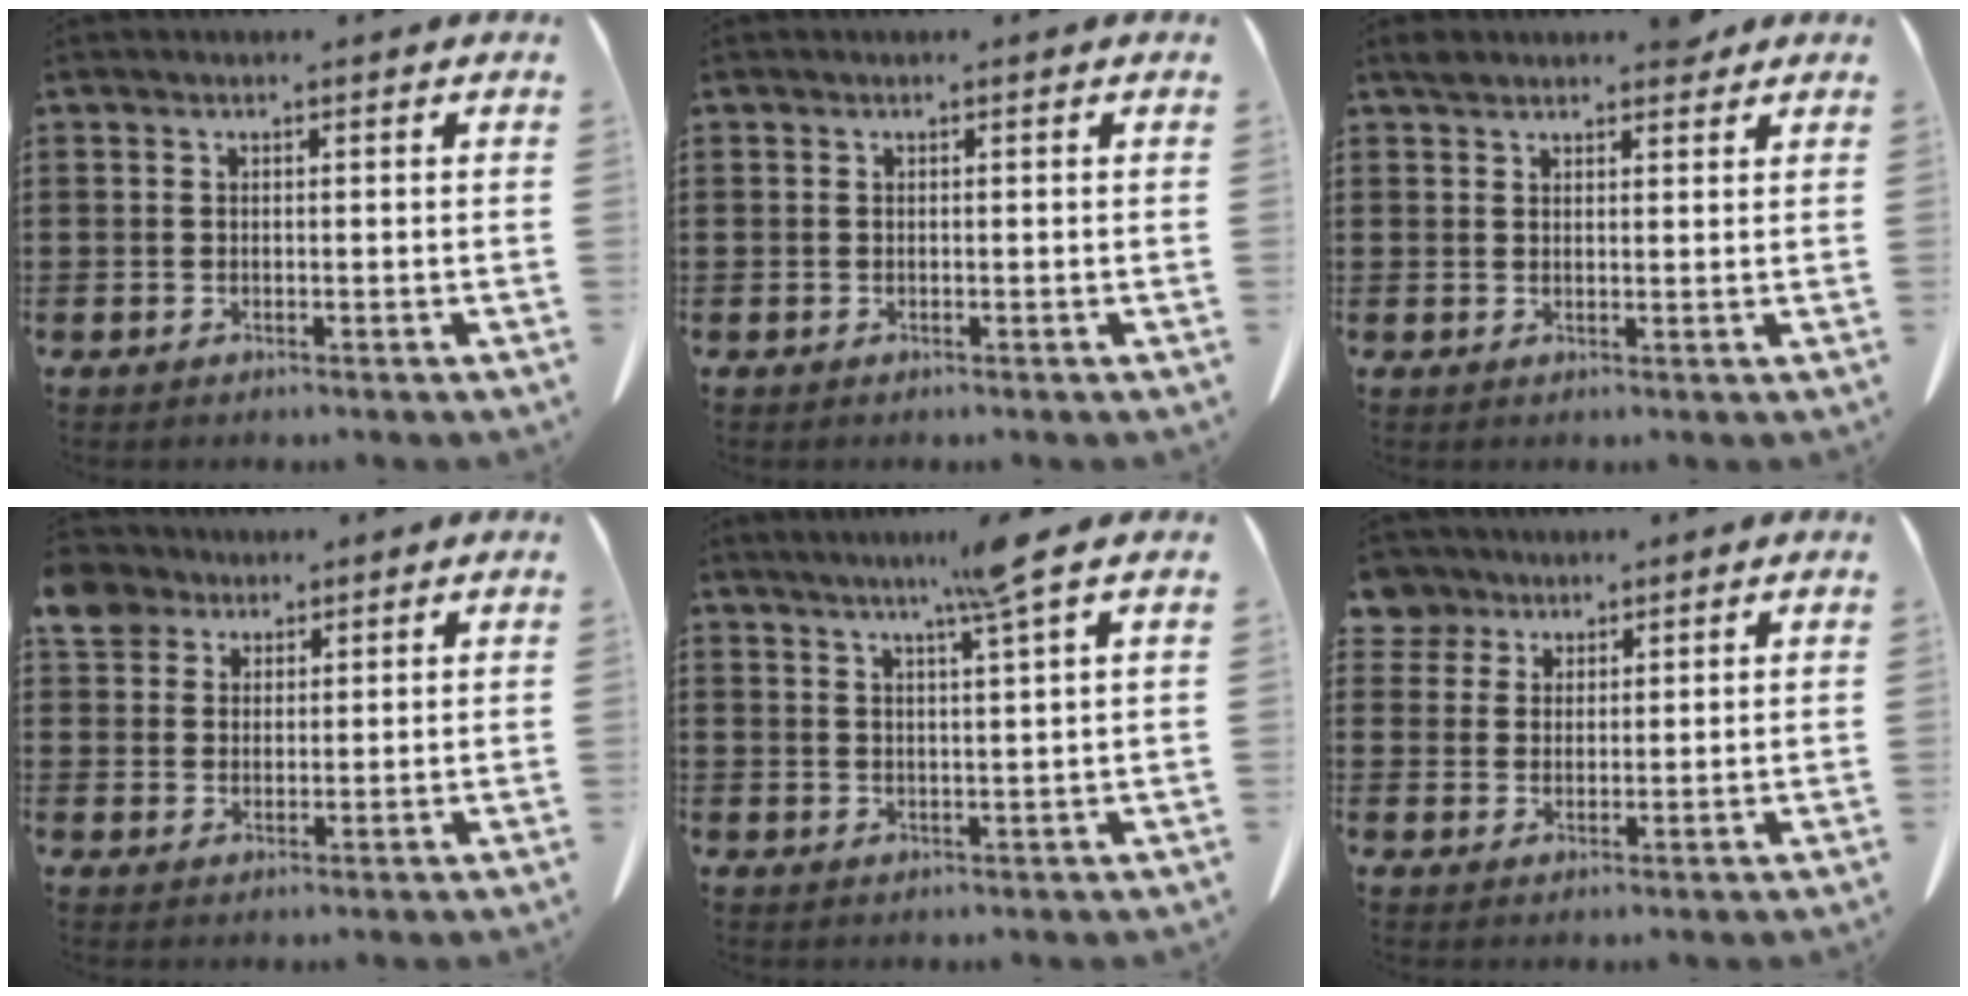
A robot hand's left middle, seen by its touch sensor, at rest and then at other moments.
{"total": 0.0}
{"total": 3.4, "force": [3.0, 1.1, 1.1], "torque": [-0.013, -0.006, 0.054]}
{"total": 5.0, "force": [3.5, 3.2, 1.4], "torque": [-0.040, 0.004, 0.065]}
{"total": 5.9, "force": [4.2, -1.0, 4.0], "torque": [-0.086, -0.002, 0.073]}
{"total": 4.2, "force": [3.1, 2.8, 0.5], "torque": [-0.022, 0.003, 0.057]}